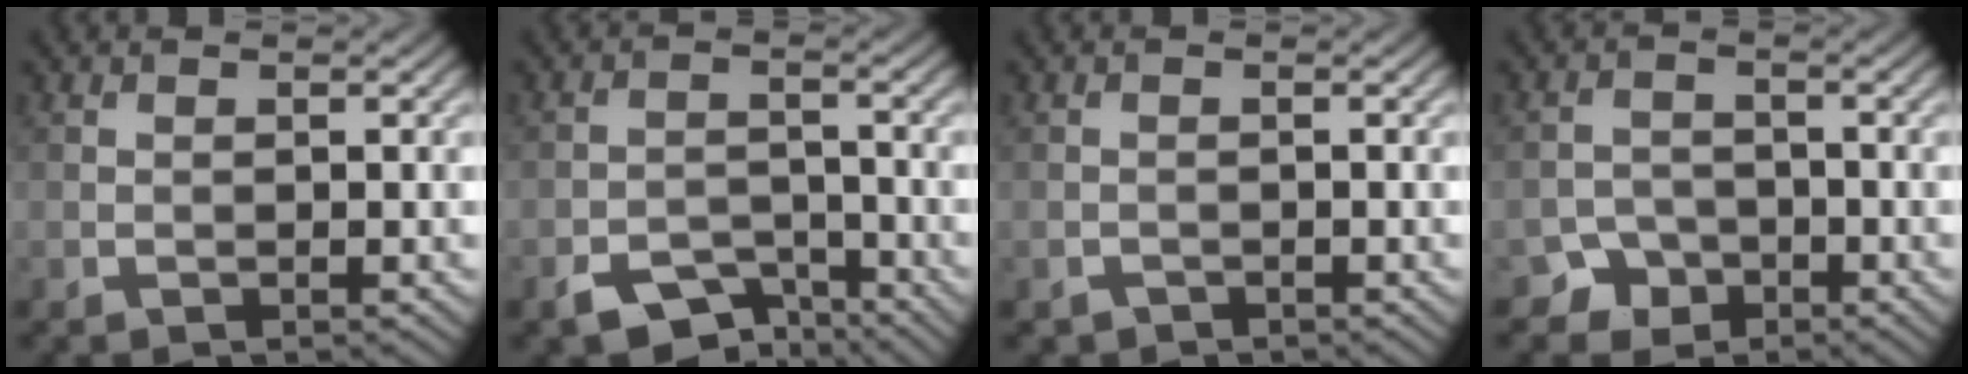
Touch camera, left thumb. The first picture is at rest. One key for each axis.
{"total": 5.7, "fx": -4.0, "fy": 3.0, "fz": 2.7, "tx": -0.049, "ty": -0.004, "tz": -0.073}
{"total": 0.8, "fx": -0.7, "fy": 0.4, "fz": 0.1, "tx": 0.000, "ty": -0.003, "tz": -0.014}
{"total": 3.0, "fx": -2.1, "fy": 2.1, "fz": 0.5, "tx": -0.001, "ty": 0.003, "tz": -0.043}